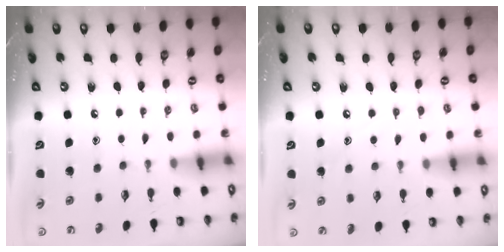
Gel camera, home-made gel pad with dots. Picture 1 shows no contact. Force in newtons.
{"total": 6.3, "press": 6.3, "slide": 0.3}